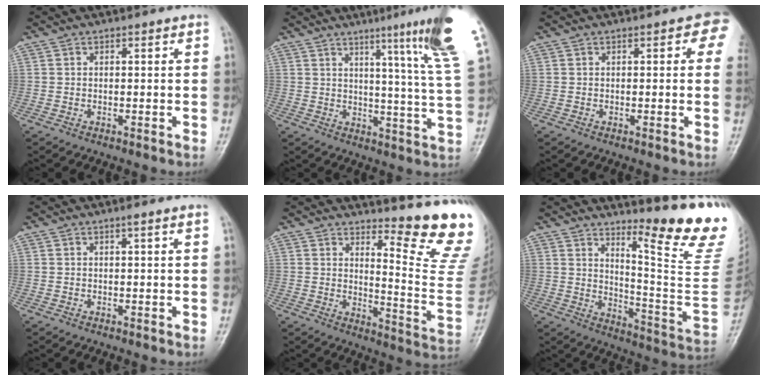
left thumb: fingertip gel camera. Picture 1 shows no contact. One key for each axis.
{"total": 16.3, "fx": 9.9, "fy": -0.7, "fz": 13.0, "tx": -0.167, "ty": -0.066, "tz": 0.119}
{"total": 3.9, "fx": 1.3, "fy": 2.1, "fz": 3.1, "tx": -0.002, "ty": 0.001, "tz": 0.003}
{"total": 1.0, "fx": 0.6, "fy": 0.0, "fz": 0.8, "tx": -0.013, "ty": 0.000, "tz": 0.008}
{"total": 15.1, "fx": 12.6, "fy": 1.2, "fz": 8.1, "tx": -0.086, "ty": -0.168, "tz": 0.158}
{"total": 18.7, "fx": 13.2, "fy": 1.6, "fz": 13.1, "tx": -0.154, "ty": -0.138, "tz": 0.190}